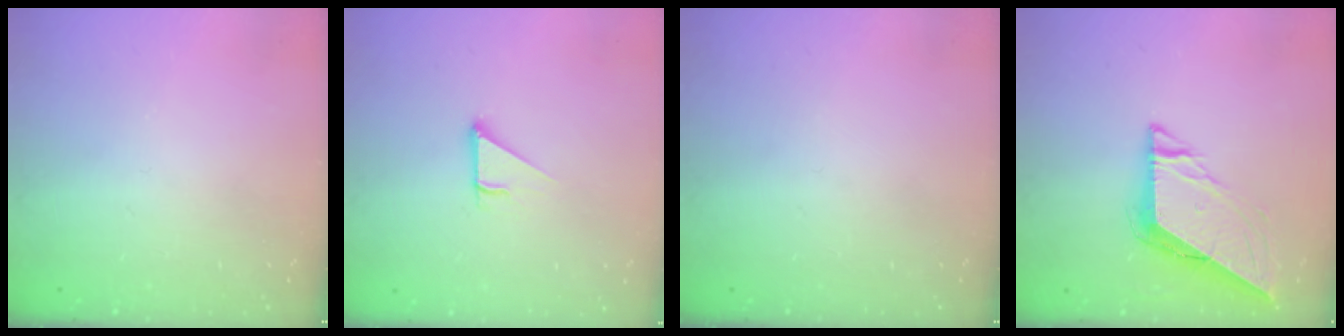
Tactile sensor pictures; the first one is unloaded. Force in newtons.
{"total": 2.9, "press": 2.8, "slide": 0.2}
{"total": 0.0}
{"total": 8.0, "press": 8.0, "slide": 0.5}